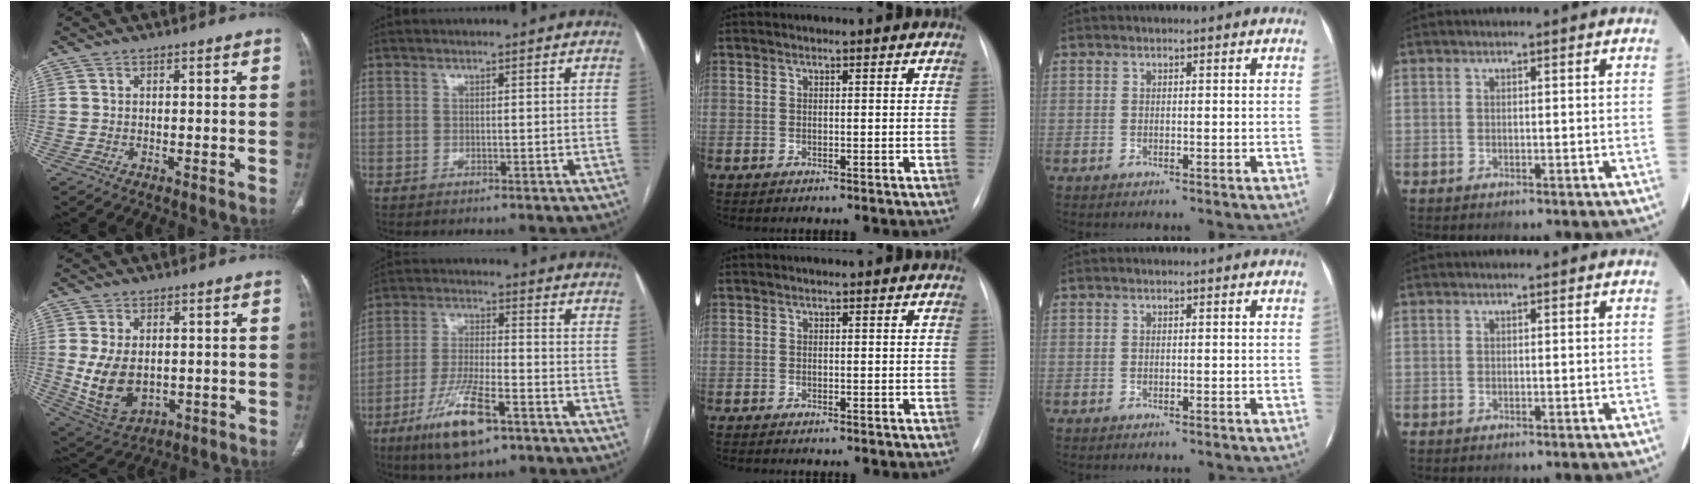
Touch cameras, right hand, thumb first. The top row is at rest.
{"thumb": {"total": 11.3, "force": [-0.7, 7.4, 8.4], "torque": [-0.150, -0.005, 0.011]}, "index": {"total": 11.6, "force": [-6.5, 2.5, 9.2], "torque": [-0.183, -0.018, -0.113]}, "middle": {"total": 0.6, "force": [-0.5, 0.0, 0.3], "torque": [-0.007, -0.001, -0.010]}}